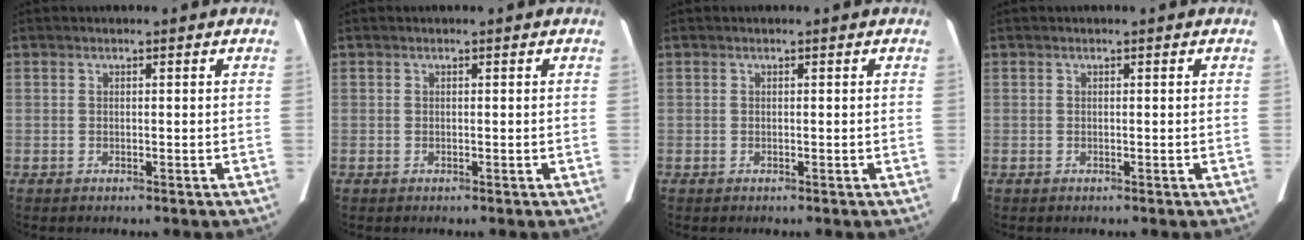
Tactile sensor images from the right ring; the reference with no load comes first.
{"total": 0.0}
{"total": 0.0}
{"total": 0.0}